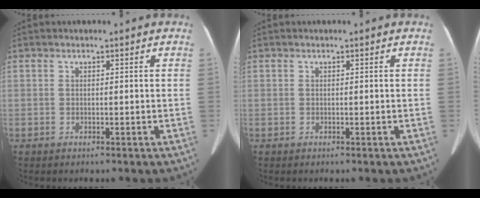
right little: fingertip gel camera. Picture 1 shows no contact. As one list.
[{"total": 0.0}]